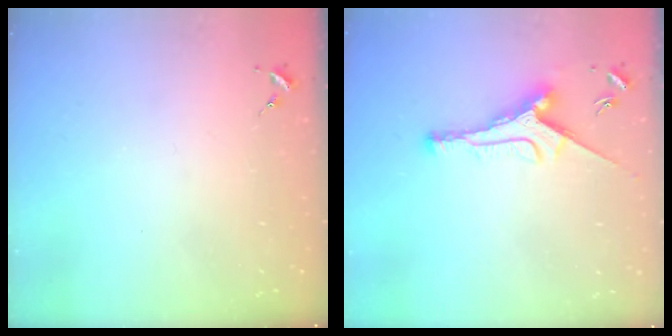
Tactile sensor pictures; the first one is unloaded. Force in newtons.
{"total": 9.9, "press": 9.9, "slide": 0.5}